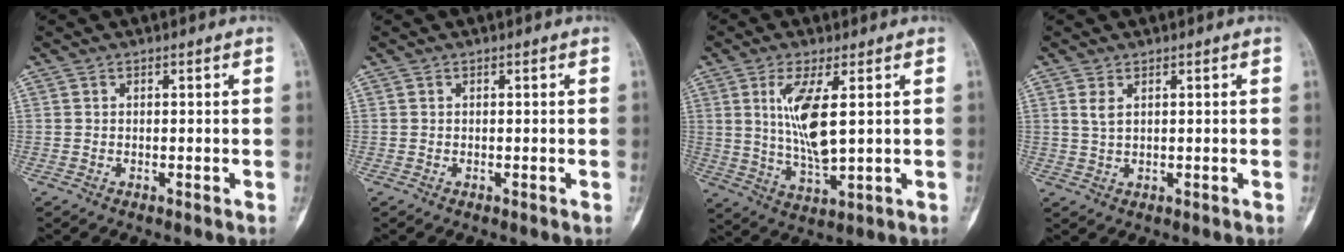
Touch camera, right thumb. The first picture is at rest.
{"total": 0.0}
{"total": 9.8, "force": [2.2, 2.5, 9.2], "torque": [-0.196, -0.027, 0.052]}
{"total": 2.3, "force": [1.0, 1.1, 1.8], "torque": [-0.038, 0.000, 0.029]}